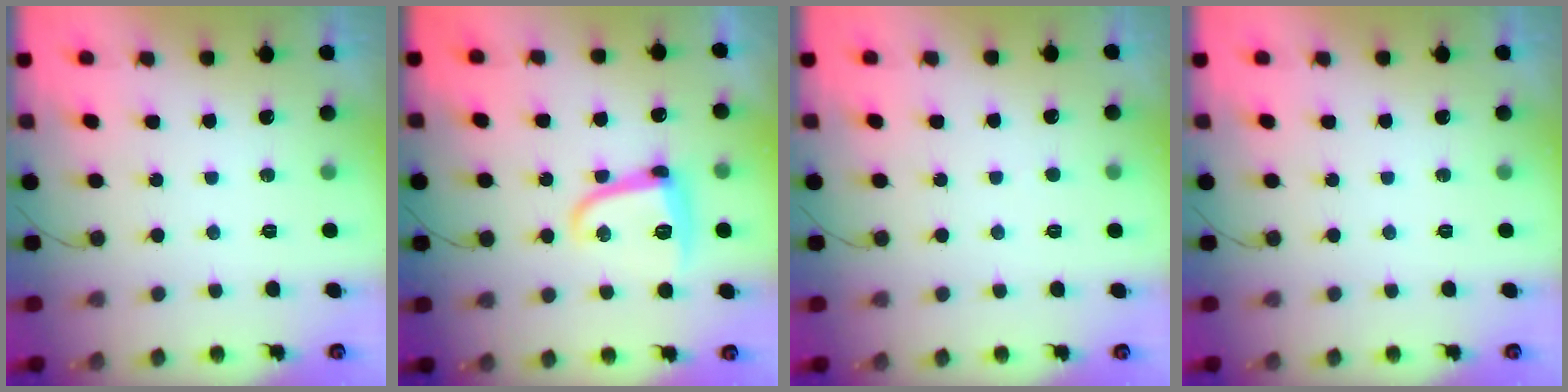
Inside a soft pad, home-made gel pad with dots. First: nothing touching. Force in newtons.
{"total": 11.1, "press": 11.1, "slide": 0.8}
{"total": 2.5, "press": 2.4, "slide": 0.3}
{"total": 0.0}